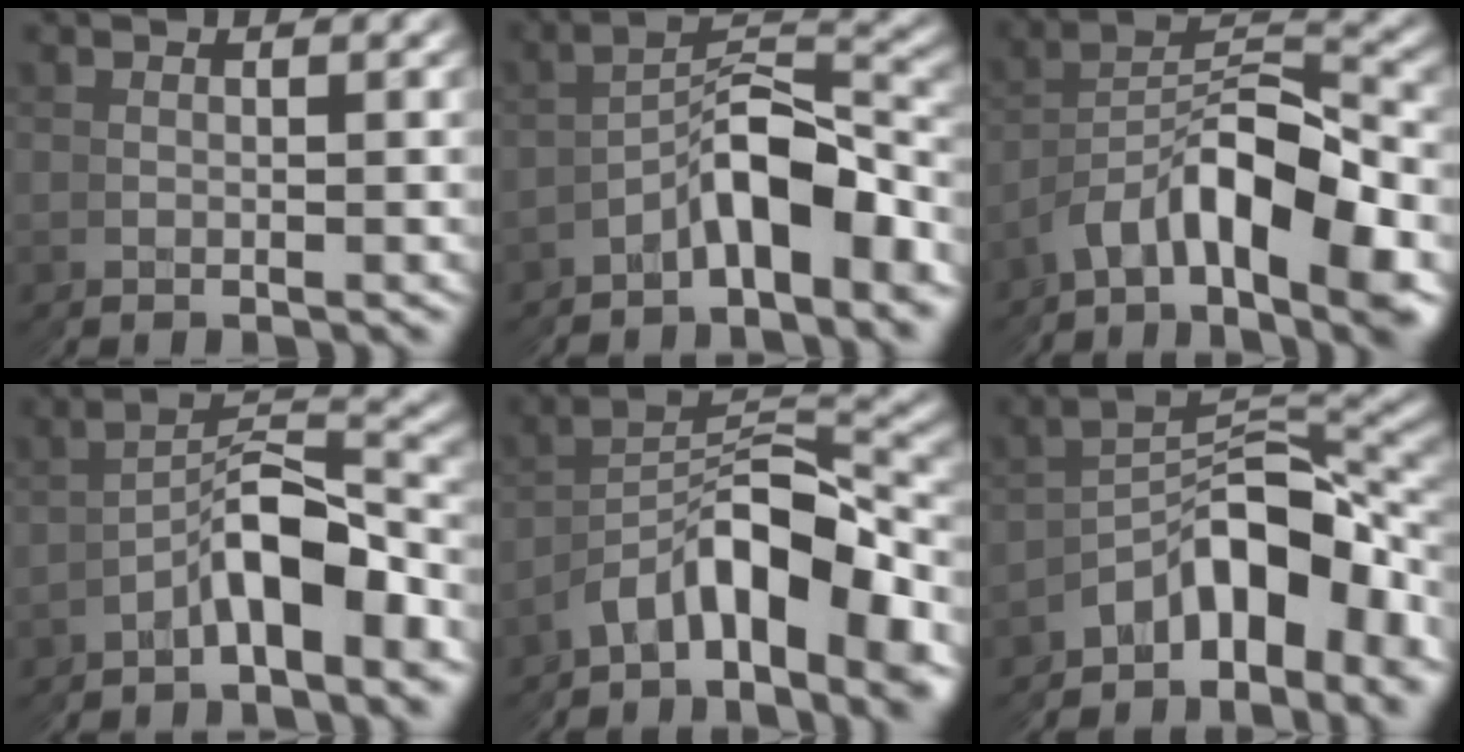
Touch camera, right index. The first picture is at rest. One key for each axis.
{"total": 6.2, "fx": -4.0, "fy": 2.5, "fz": 4.1, "tx": -0.054, "ty": 0.002, "tz": -0.058}
{"total": 9.4, "fx": -2.3, "fy": 5.2, "fz": 7.5, "tx": -0.127, "ty": -0.024, "tz": -0.030}
{"total": 5.6, "fx": -3.4, "fy": 2.1, "fz": 3.9, "tx": -0.057, "ty": 0.000, "tz": -0.049}
{"total": 8.7, "fx": -2.6, "fy": 4.7, "fz": 6.8, "tx": -0.113, "ty": -0.016, "tz": -0.036}
{"total": 8.5, "fx": -4.9, "fy": 4.0, "fz": 5.7, "tx": -0.075, "ty": -0.009, "tz": -0.066}